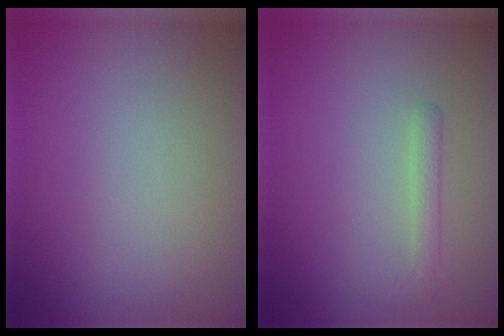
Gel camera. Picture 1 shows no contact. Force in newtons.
{"total": 1.2, "press": 1.2, "slide": 0.1}